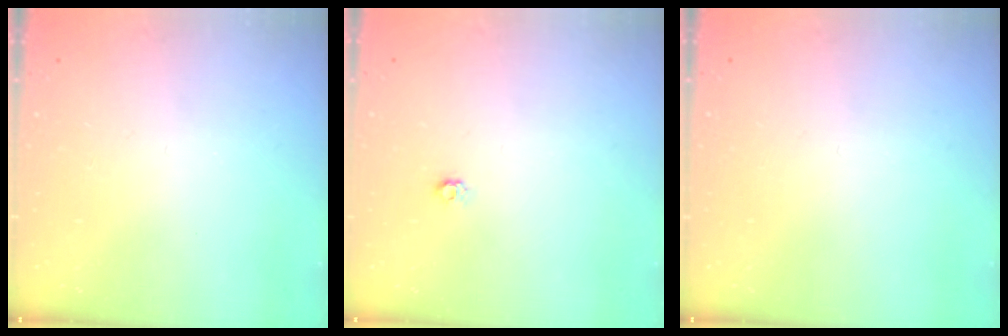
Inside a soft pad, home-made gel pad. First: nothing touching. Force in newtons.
{"total": 4.0, "press": 4.0, "slide": 0.4}
{"total": 0.0}